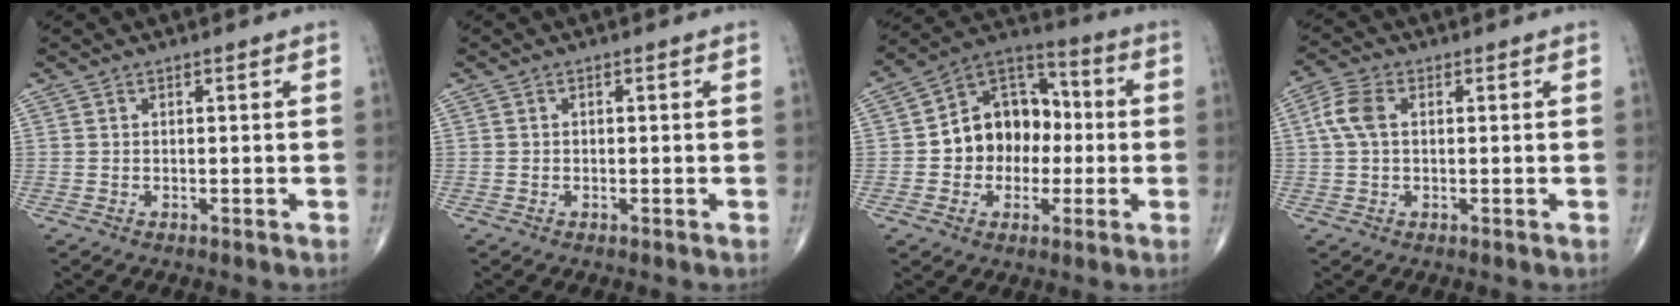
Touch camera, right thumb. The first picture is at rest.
{"total": 0.0}
{"total": 14.5, "force": [-0.9, 11.4, 8.9], "torque": [-0.089, 0.038, -0.023]}
{"total": 5.2, "force": [0.9, 3.1, 4.1], "torque": [-0.103, 0.016, 0.013]}